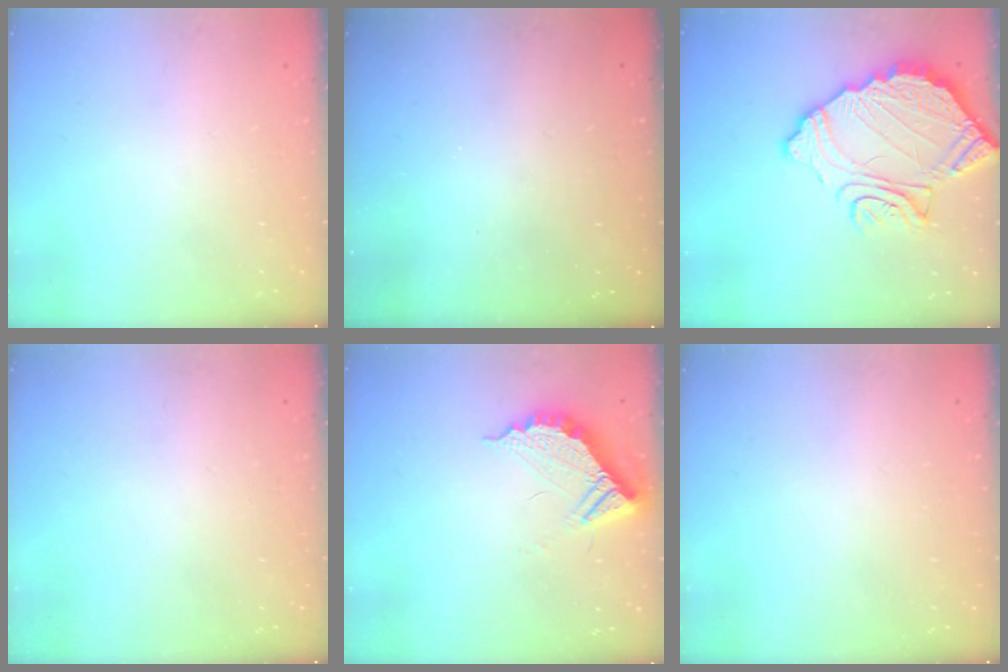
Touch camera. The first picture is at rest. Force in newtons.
{"total": 3.0, "press": 2.9, "slide": 0.8}
{"total": 15.6, "press": 15.6, "slide": 1.5}
{"total": 0.0}
{"total": 11.2, "press": 11.2, "slide": 0.9}
{"total": 0.0}